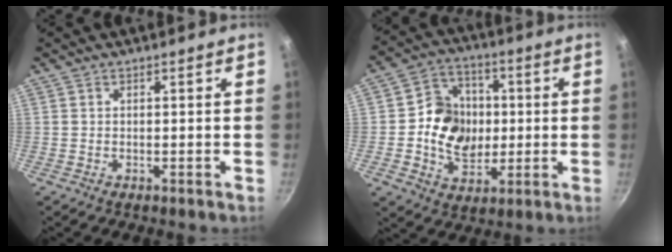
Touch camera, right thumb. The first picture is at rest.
{"total": 13.3, "force": [0.1, 10.9, 7.6], "torque": [-0.091, 0.004, -0.006]}